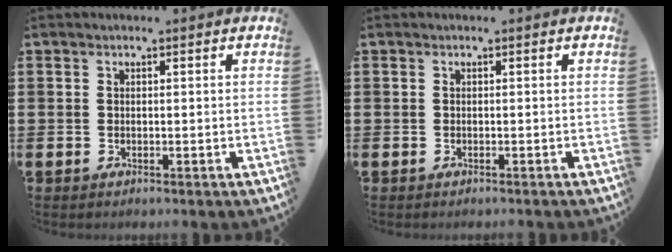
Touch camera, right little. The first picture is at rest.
{"total": 0.0}